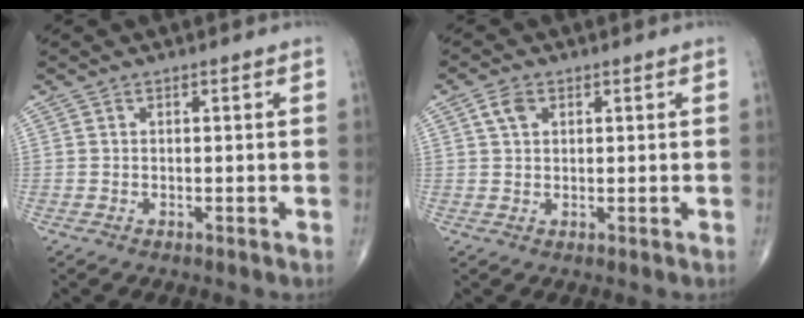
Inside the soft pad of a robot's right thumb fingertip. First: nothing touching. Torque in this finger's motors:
{"motor_torque": [0.11, 0.11, 0.09, 0.01, 0.01]}